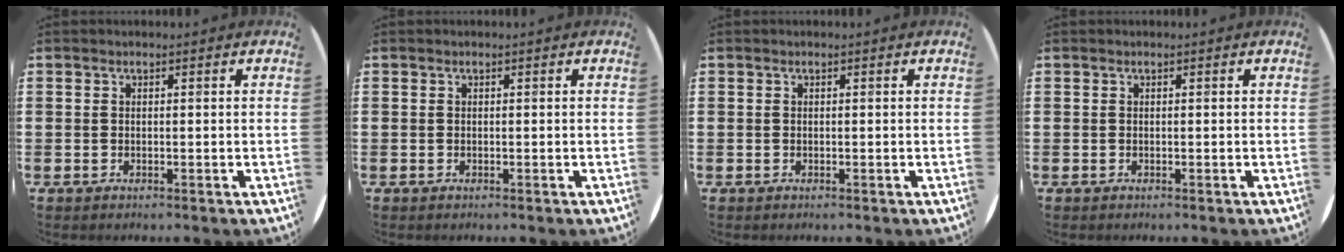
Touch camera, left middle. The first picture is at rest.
{"total": 0.0}
{"total": 0.0}
{"total": 0.0}